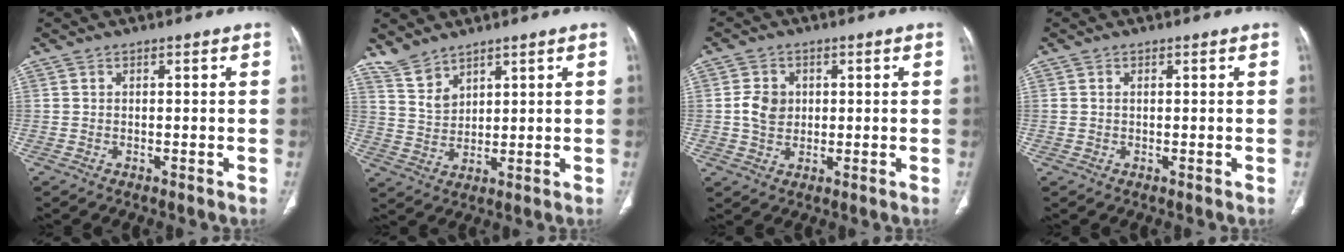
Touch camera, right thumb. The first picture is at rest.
{"total": 5.3, "force": [4.6, 2.1, 1.4], "torque": [-0.020, -0.024, 0.105]}
{"total": 5.0, "force": [0.5, 4.1, 2.8], "torque": [-0.036, -0.001, 0.011]}
{"total": 0.8, "force": [0.2, 0.5, 0.5], "torque": [-0.016, 0.006, 0.008]}